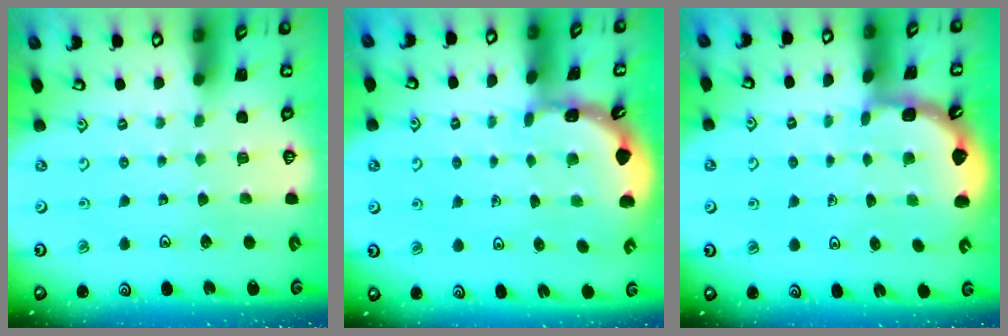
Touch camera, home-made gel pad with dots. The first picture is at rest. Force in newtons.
{"total": 1.6, "press": 1.6, "slide": 0.2}
{"total": 1.9, "press": 1.9, "slide": 0.2}